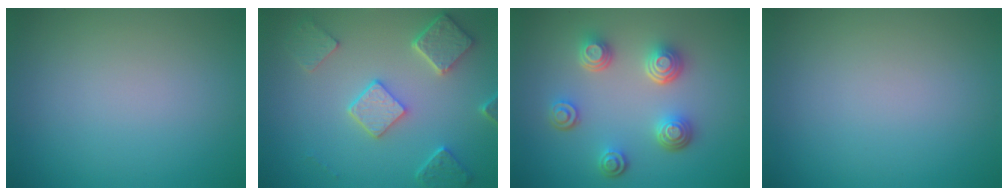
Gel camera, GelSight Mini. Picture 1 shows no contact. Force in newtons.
{"total": 4.9, "press": 3.9, "slide": 2.9}
{"total": 4.5, "press": 3.5, "slide": 2.8}
{"total": 0.0}